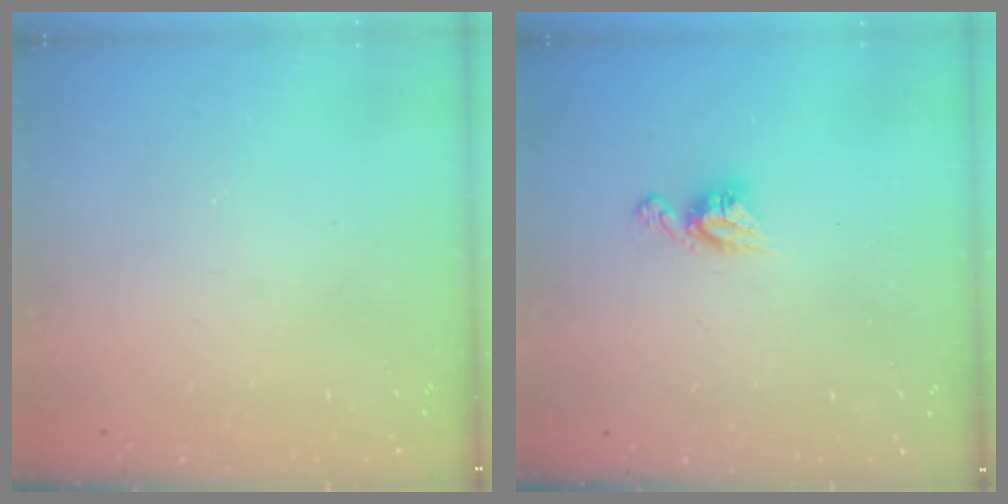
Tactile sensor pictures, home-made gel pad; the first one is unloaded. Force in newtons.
{"total": 6.7, "press": 6.7, "slide": 0.4}